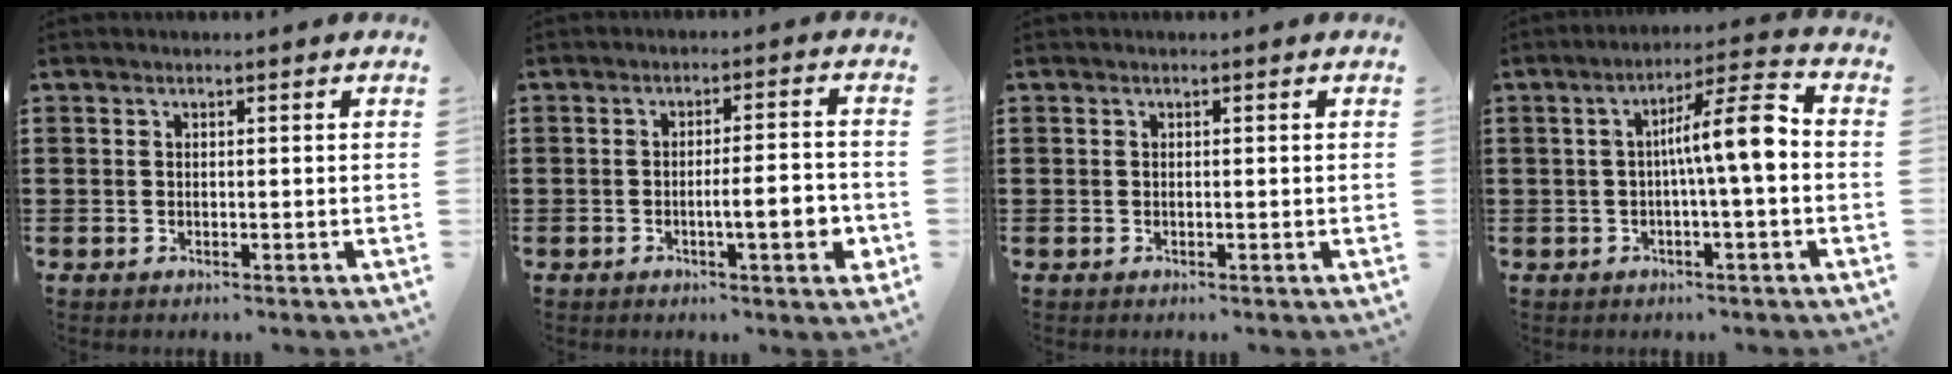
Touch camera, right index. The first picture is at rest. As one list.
[{"total": 6.2, "force": [-1.7, 1.0, 5.9], "torque": [-0.089, -0.006, -0.032]}, {"total": 0.0}, {"total": 8.4, "force": [-0.3, 1.2, 8.3], "torque": [-0.135, 0.003, -0.015]}]